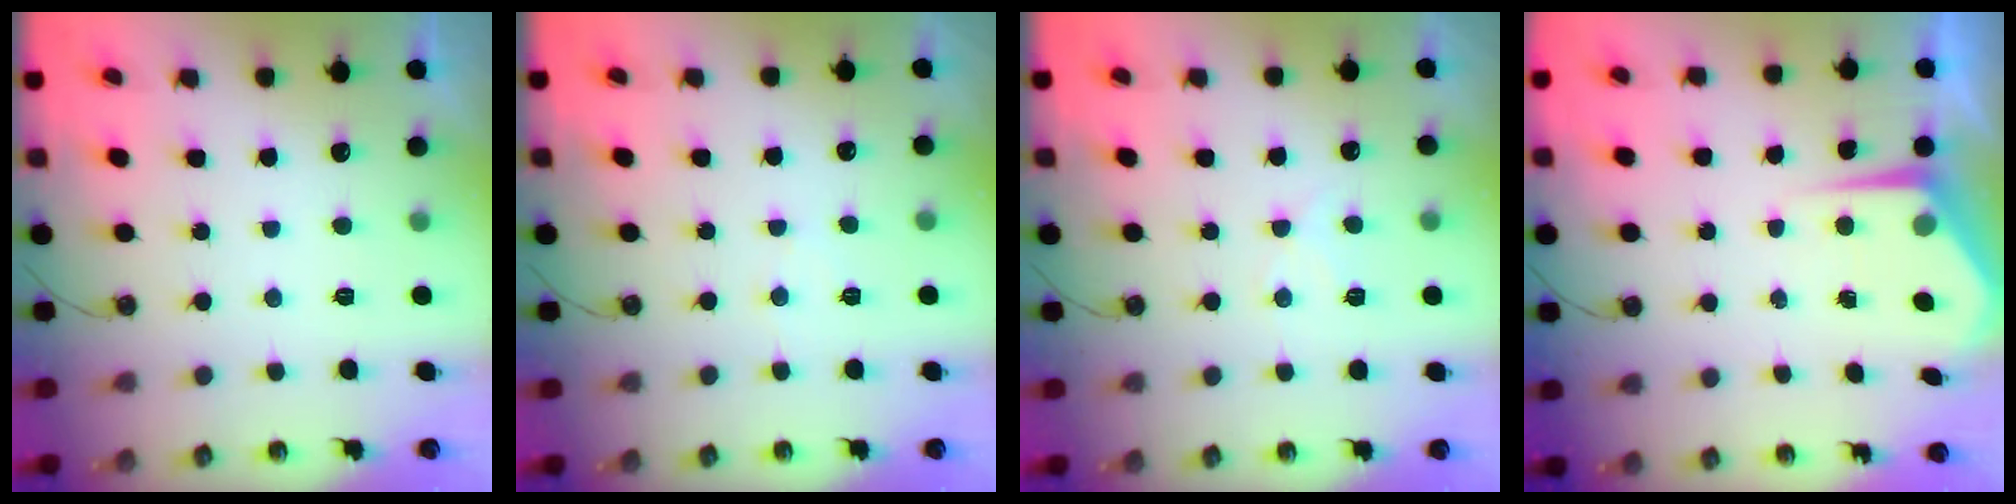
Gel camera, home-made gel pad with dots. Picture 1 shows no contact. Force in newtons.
{"total": 3.6, "press": 3.5, "slide": 0.5}
{"total": 7.9, "press": 7.9, "slide": 0.8}
{"total": 4.8, "press": 4.8, "slide": 0.4}